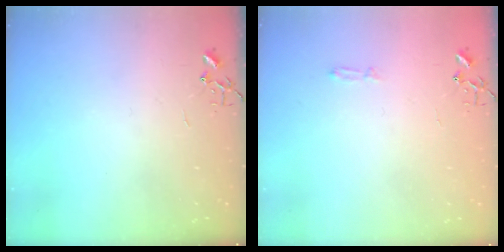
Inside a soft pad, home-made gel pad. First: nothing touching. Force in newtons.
{"total": 2.8, "press": 2.8, "slide": 0.4}